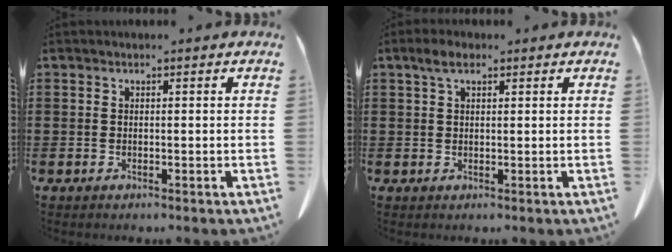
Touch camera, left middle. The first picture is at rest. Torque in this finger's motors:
{"motor_torque": [1.45, 0.69, 0.19, 0.04]}